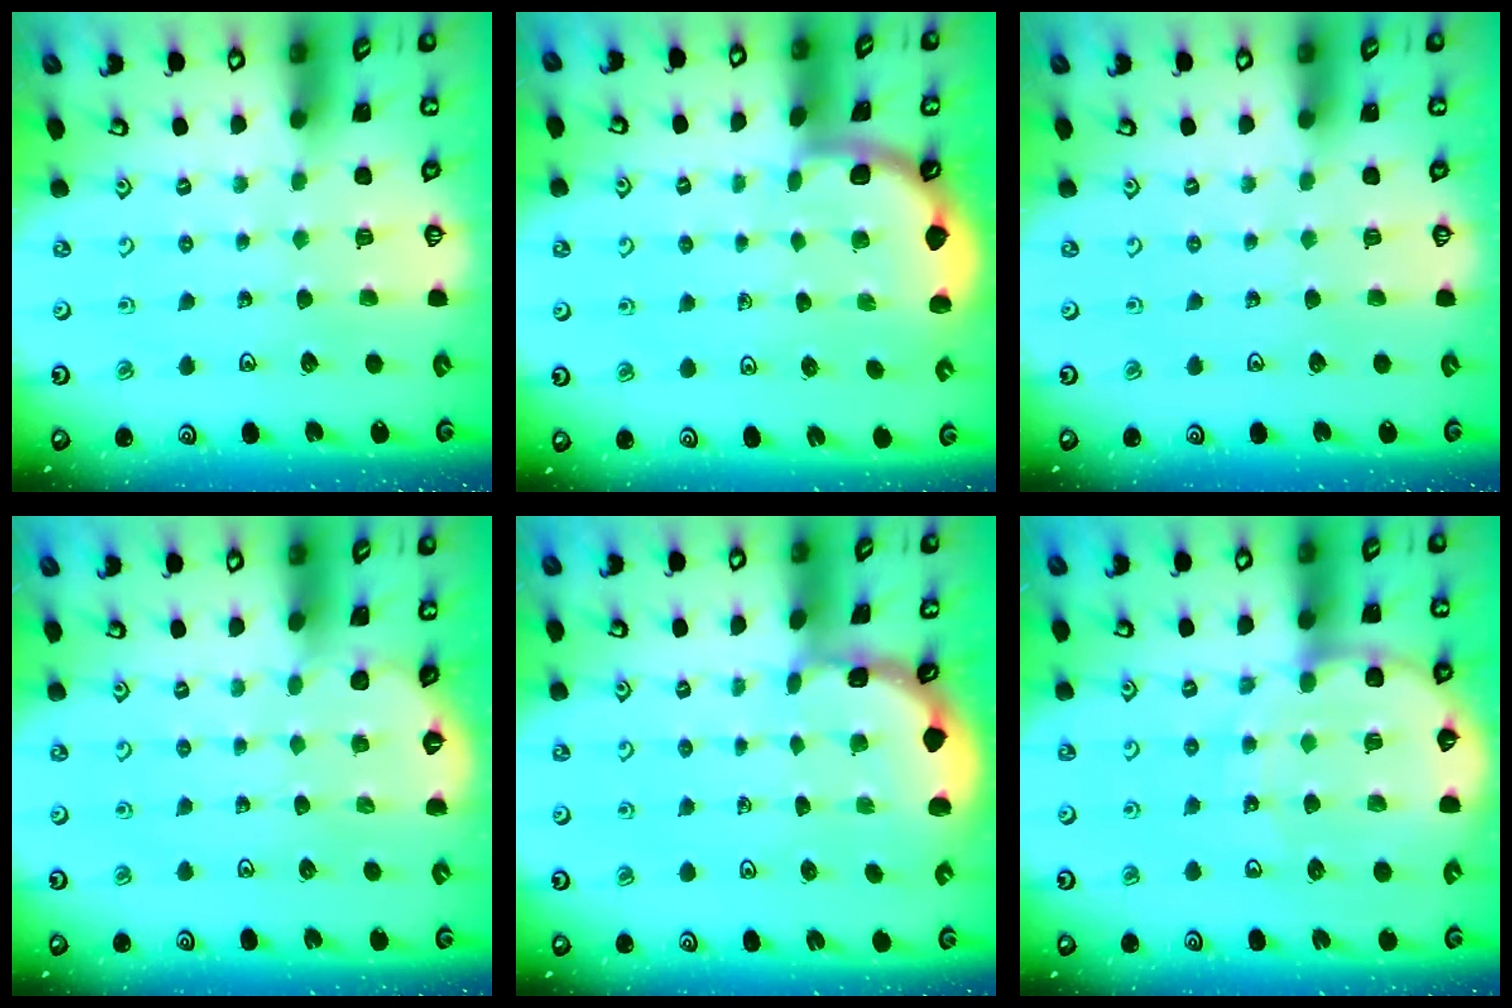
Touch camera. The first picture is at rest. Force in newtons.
{"total": 1.9, "press": 1.9, "slide": 0.0}
{"total": 0.0}
{"total": 1.8, "press": 1.8, "slide": 0.2}
{"total": 1.3, "press": 1.3, "slide": 0.3}
{"total": 11.9, "press": 11.5, "slide": 3.2}